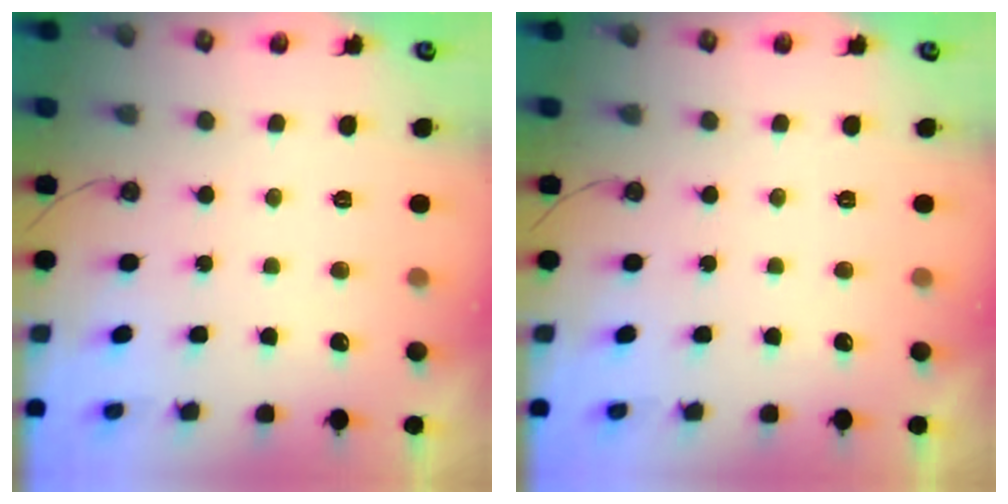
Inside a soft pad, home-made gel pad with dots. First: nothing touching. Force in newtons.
{"total": 0.6, "press": 0.1, "slide": 0.5}